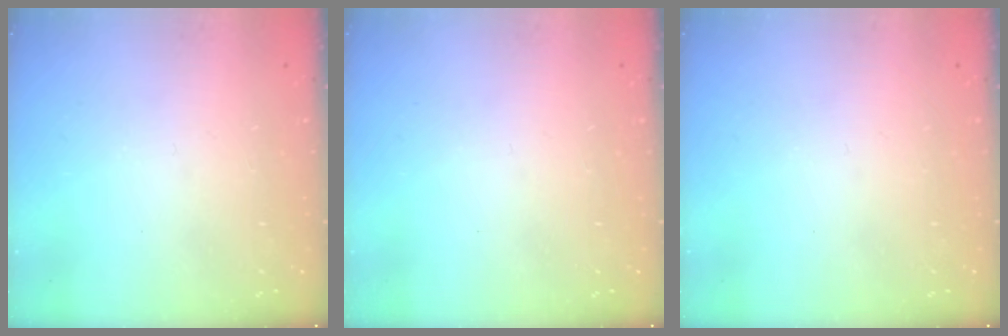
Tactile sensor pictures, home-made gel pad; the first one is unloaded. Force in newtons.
{"total": 0.0}
{"total": 0.0}